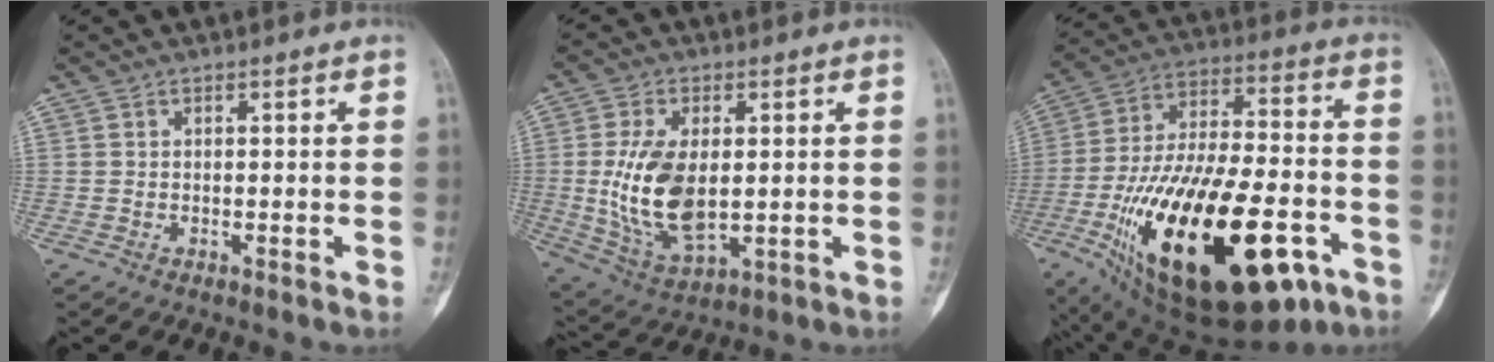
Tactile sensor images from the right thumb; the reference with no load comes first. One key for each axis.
{"total": 14.3, "fx": 0.2, "fy": 7.8, "fz": 12.0, "tx": -0.230, "ty": -0.012, "tz": 0.018}
{"total": 34.3, "fx": -13.1, "fy": 15.0, "fz": 27.9, "tx": -0.500, "ty": 0.035, "tz": -0.198}